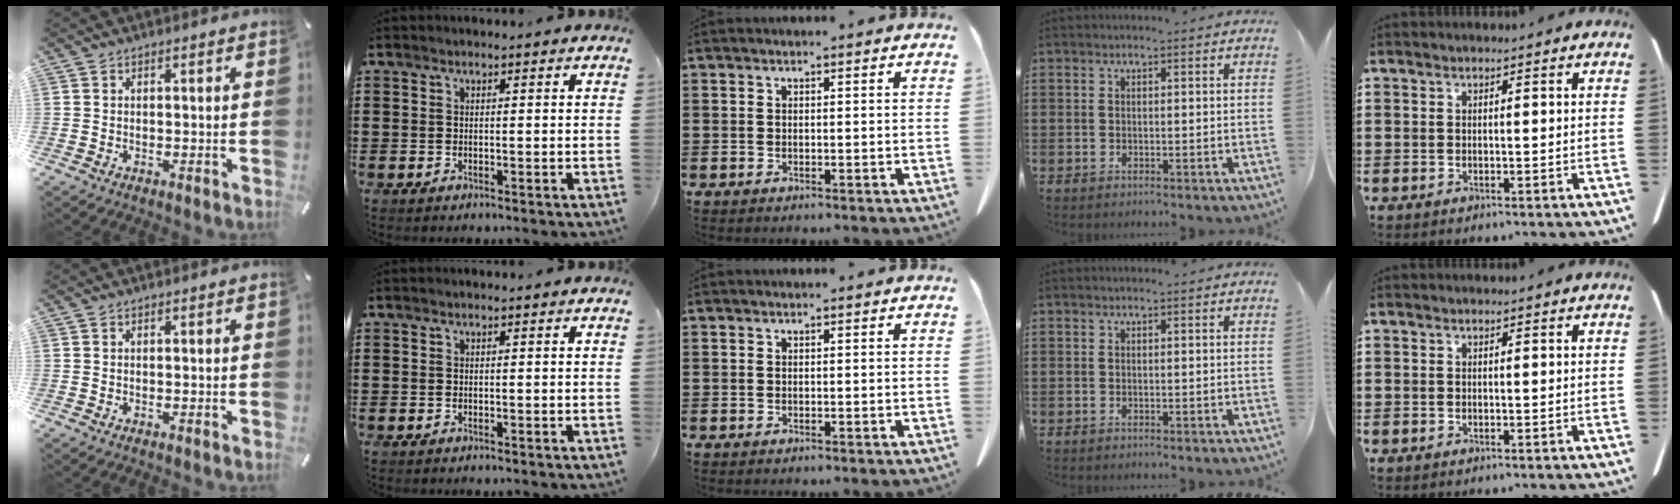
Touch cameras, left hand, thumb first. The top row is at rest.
{}